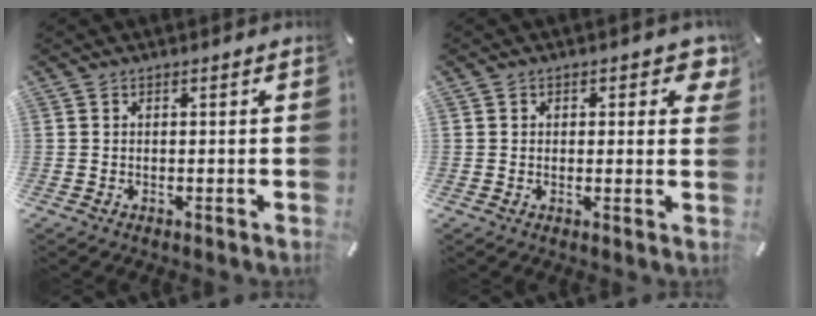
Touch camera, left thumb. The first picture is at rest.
{"total": 3.4, "force": [1.4, 2.3, 2.1], "torque": [-0.004, -0.007, 0.016]}